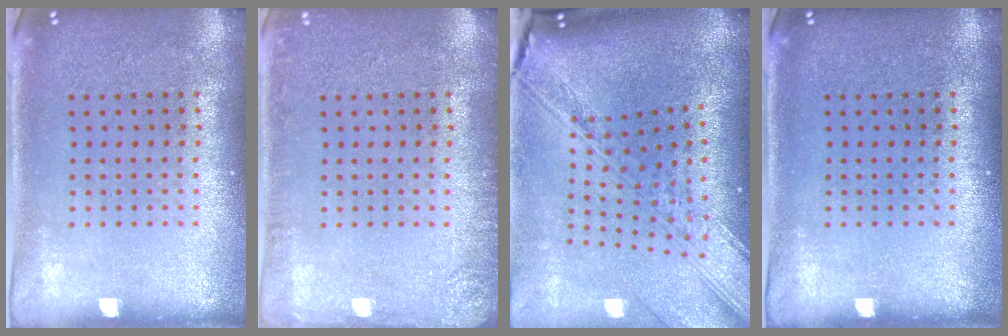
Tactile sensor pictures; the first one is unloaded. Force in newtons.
{"total": 1.7, "press": 1.7, "slide": 0.3}
{"total": 4.0, "press": 2.9, "slide": 2.8}
{"total": 0.0}